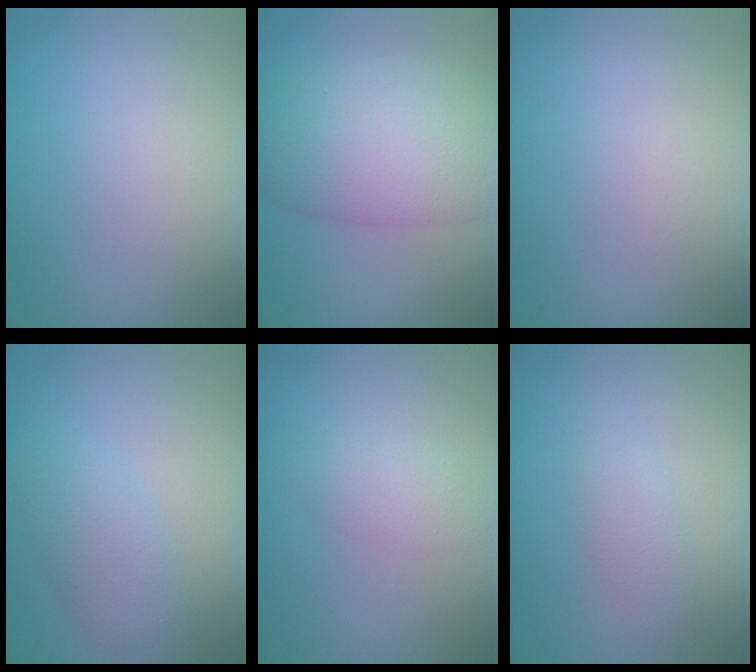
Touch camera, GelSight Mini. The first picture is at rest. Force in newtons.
{"total": 9.0, "press": 8.9, "slide": 0.3}
{"total": 0.0}
{"total": 3.4, "press": 3.4, "slide": 0.1}
{"total": 2.2, "press": 2.2, "slide": 0.1}
{"total": 1.8, "press": 1.8, "slide": 0.0}